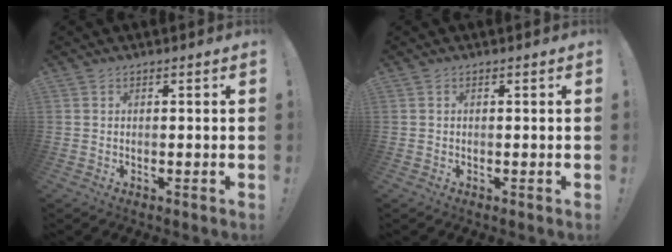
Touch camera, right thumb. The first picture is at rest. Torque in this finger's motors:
{"motor_torque": [-0.16, -0.04, -0.11, 0.04, 0.00]}